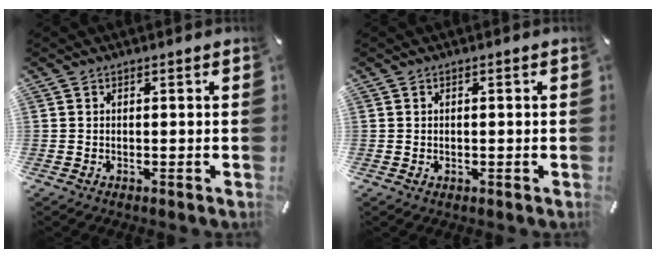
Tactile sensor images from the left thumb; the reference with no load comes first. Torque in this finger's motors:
{"motor_torque": [-0.02, -0.06, -0.06, 0.02, 0.03]}